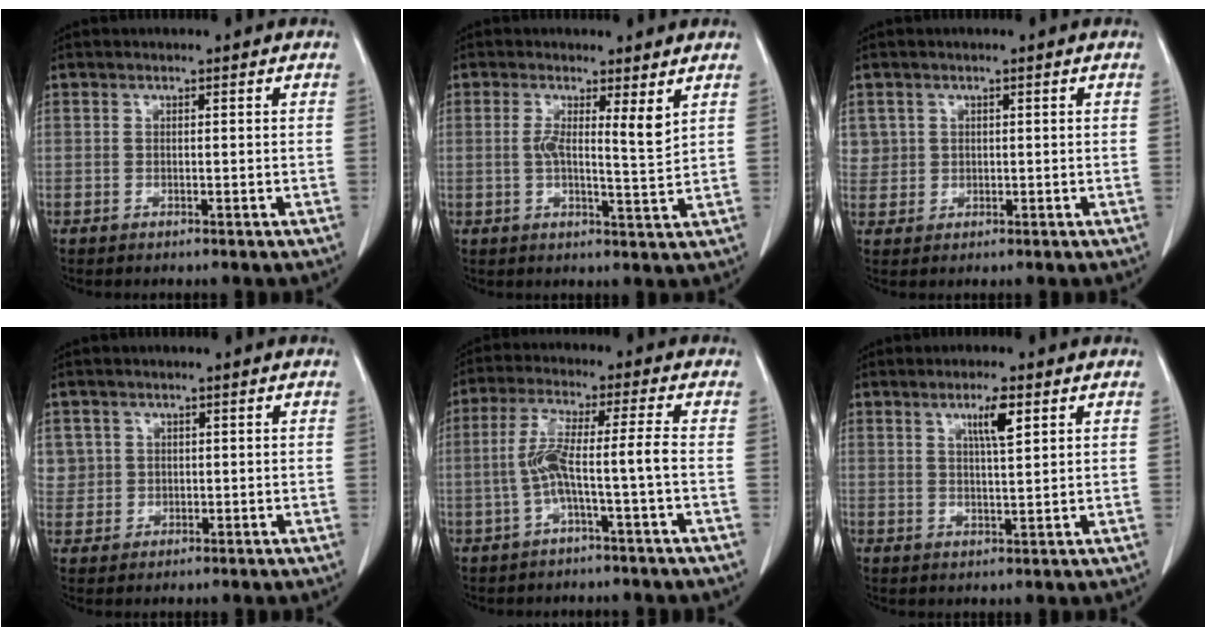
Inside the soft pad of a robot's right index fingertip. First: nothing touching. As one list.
[{"total": 4.6, "force": [1.9, 0.2, 4.2], "torque": [-0.070, -0.002, 0.032]}, {"total": 2.6, "force": [1.0, 2.4, -0.2], "torque": [0.025, 0.004, 0.016]}, {"total": 3.7, "force": [1.3, 3.4, -0.2], "torque": [0.024, 0.006, 0.028]}, {"total": 6.6, "force": [-1.6, -0.5, 6.3], "torque": [-0.130, 0.022, -0.024]}, {"total": 4.4, "force": [2.1, 0.3, 3.8], "torque": [-0.064, -0.002, 0.037]}]